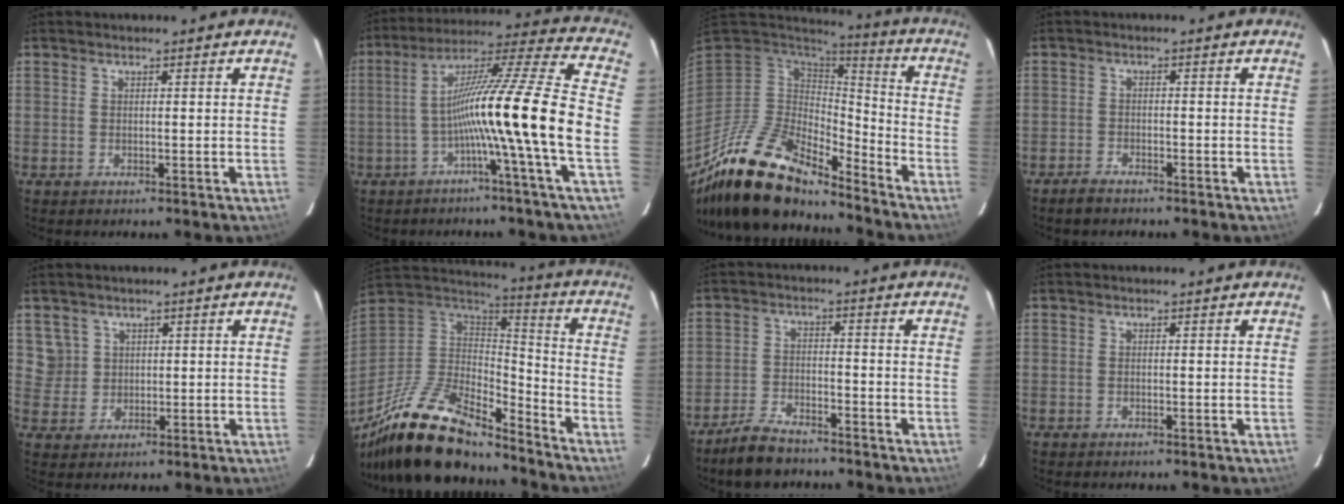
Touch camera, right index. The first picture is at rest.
{"total": 16.8, "force": [-4.2, -2.6, 16.0], "torque": [-0.269, 0.004, -0.087]}
{"total": 19.1, "force": [-15.9, 5.4, 9.1], "torque": [-0.181, -0.026, -0.294]}
{"total": 2.7, "force": [-2.5, 0.9, 0.8], "torque": [-0.032, 0.002, -0.047]}
{"total": 3.9, "force": [1.7, 3.5, 0.0], "torque": [0.013, 0.014, 0.036]}
{"total": 24.6, "force": [-19.0, 8.3, 13.2], "torque": [-0.264, -0.020, -0.327]}
{"total": 7.4, "force": [-6.3, 2.7, 2.9], "torque": [-0.084, 0.004, -0.112]}
{"total": 0.0}